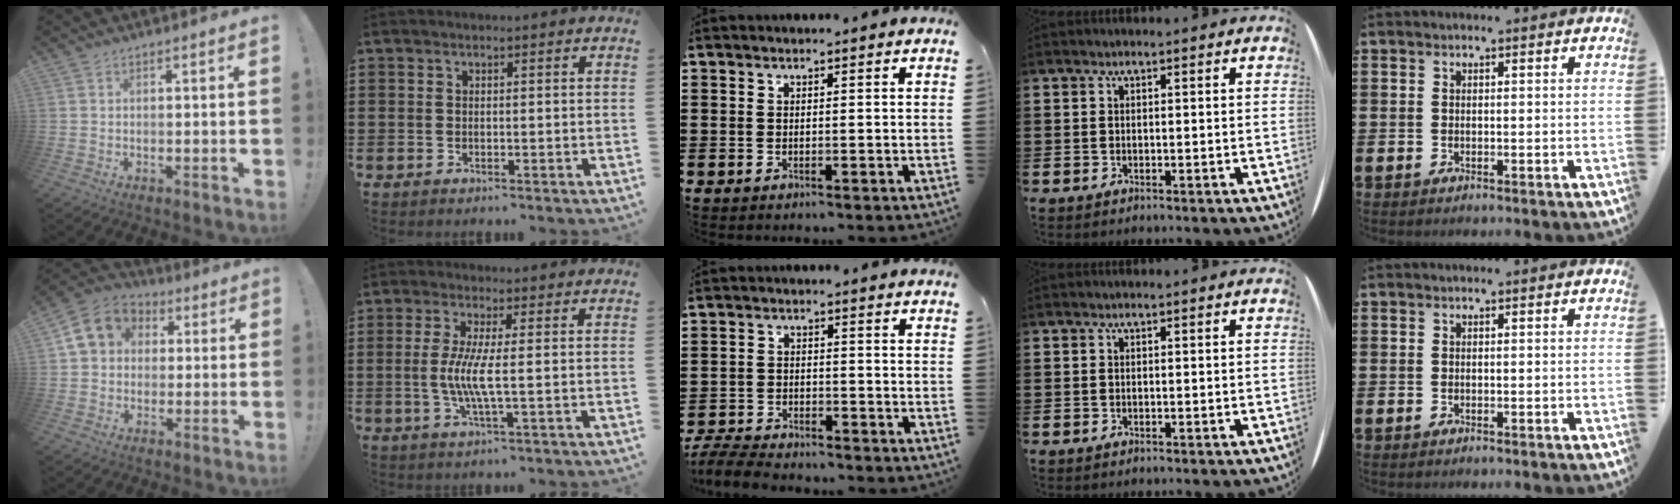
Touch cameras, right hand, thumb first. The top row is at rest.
{"thumb": {"total": 11.4, "force": [3.2, 9.5, 5.3], "torque": [-0.073, 0.000, 0.068]}, "index": {"total": 5.5, "force": [-0.3, 0.0, 5.5], "torque": [-0.117, -0.014, -0.013]}, "middle": {"total": 5.0, "force": [-4.9, 0.7, 1.0], "torque": [-0.033, 0.001, -0.102]}}